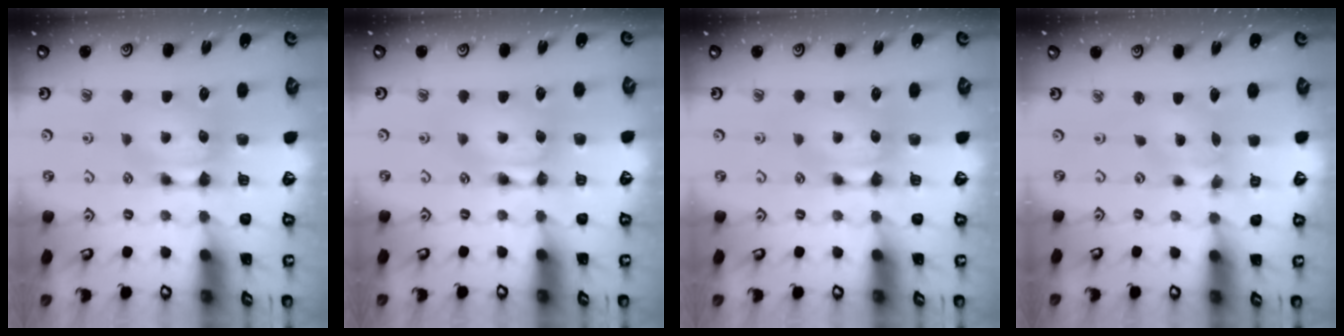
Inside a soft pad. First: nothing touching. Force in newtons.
{"total": 1.6, "press": 1.6, "slide": 0.2}
{"total": 0.0}
{"total": 1.8, "press": 1.3, "slide": 1.2}